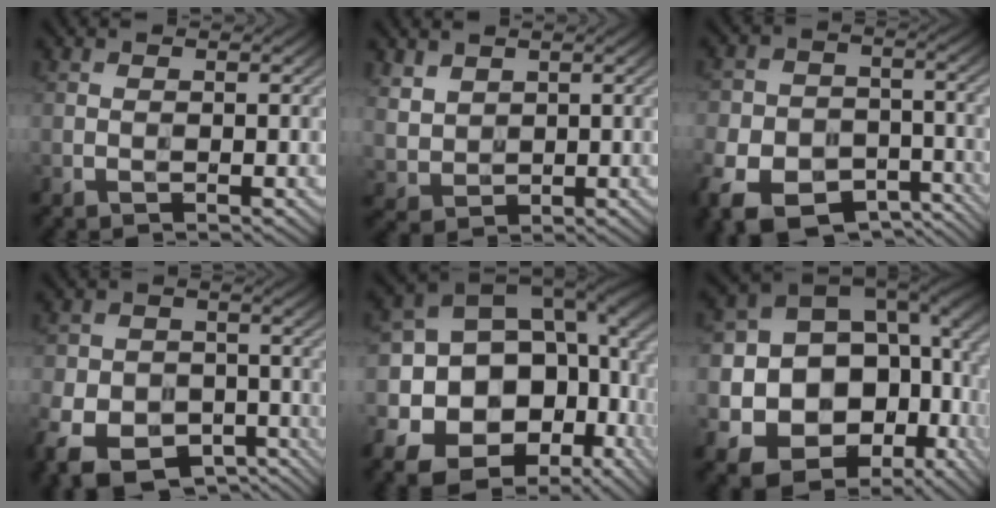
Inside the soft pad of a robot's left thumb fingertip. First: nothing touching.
{"total": 3.8, "force": [2.2, 2.7, 1.6], "torque": [-0.052, -0.005, 0.054]}
{"total": 12.3, "force": [-7.0, 7.9, 6.3], "torque": [-0.143, -0.040, -0.118]}
{"total": 11.8, "force": [-6.7, 7.8, 5.8], "torque": [-0.131, -0.034, -0.111]}
{"total": 21.1, "force": [-3.8, 15.7, 13.6], "torque": [-0.266, -0.024, -0.034]}
{"total": 20.2, "force": [-1.8, 15.7, 12.5], "torque": [-0.241, -0.059, 0.013]}